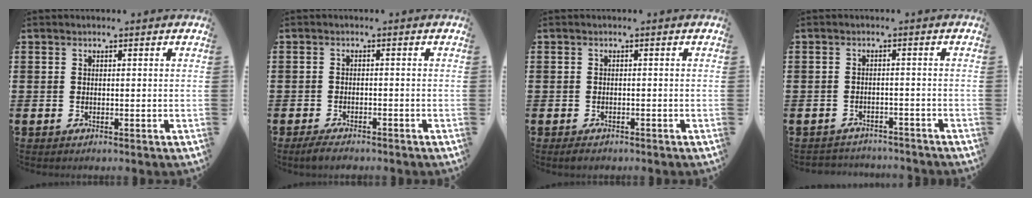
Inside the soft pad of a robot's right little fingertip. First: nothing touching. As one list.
[{"total": 1.7, "force": [-1.5, 0.3, 0.8], "torque": [-0.016, 0.003, -0.029]}, {"total": 0.7, "force": [-0.5, 0.3, 0.4], "torque": [-0.008, 0.001, -0.011]}, {"total": 1.8, "force": [-1.7, 0.1, -0.3], "torque": [-0.002, 0.002, -0.040]}]